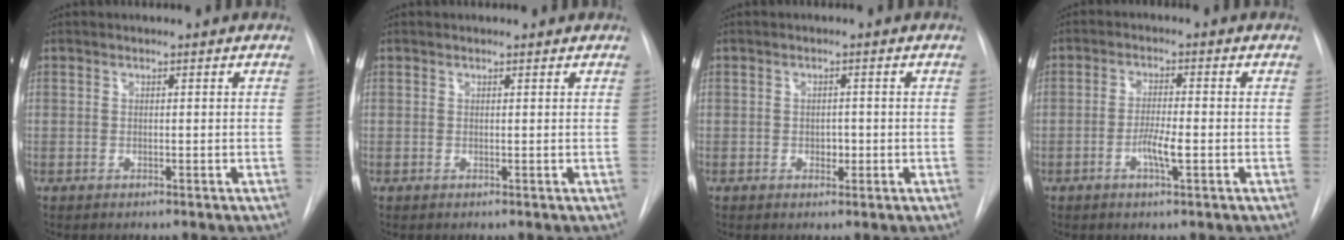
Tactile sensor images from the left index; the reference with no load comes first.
{"total": 1.6, "force": [1.5, 0.5, 0.3], "torque": [-0.010, 0.010, 0.014]}
{"total": 1.5, "force": [-0.3, 1.0, 1.0], "torque": [-0.014, 0.002, -0.002]}
{"total": 3.9, "force": [-1.3, 0.4, 3.6], "torque": [-0.069, -0.003, -0.025]}